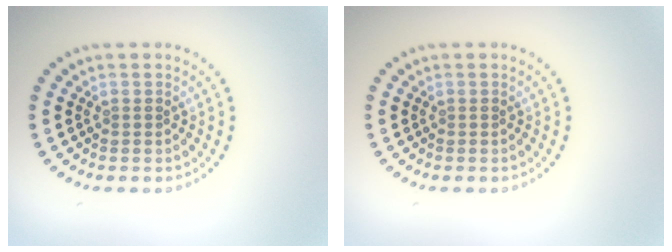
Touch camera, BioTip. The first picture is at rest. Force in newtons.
{"total": 0.0}